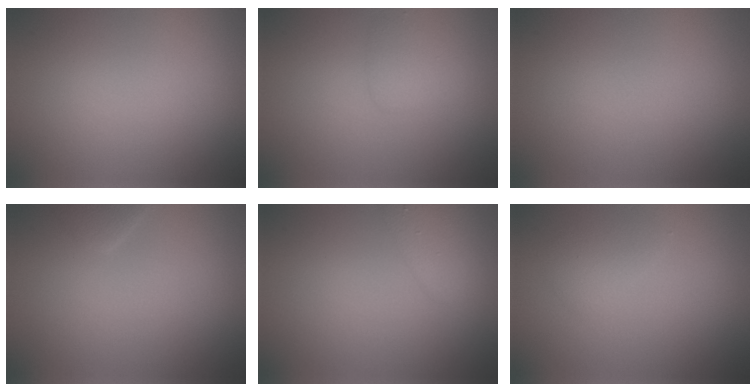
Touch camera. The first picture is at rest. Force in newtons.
{"total": 1.5, "press": 1.5, "slide": 0.1}
{"total": 0.0}
{"total": 1.3, "press": 1.3, "slide": 0.1}
{"total": 2.2, "press": 2.2, "slide": 0.1}
{"total": 1.5, "press": 1.5, "slide": 0.2}